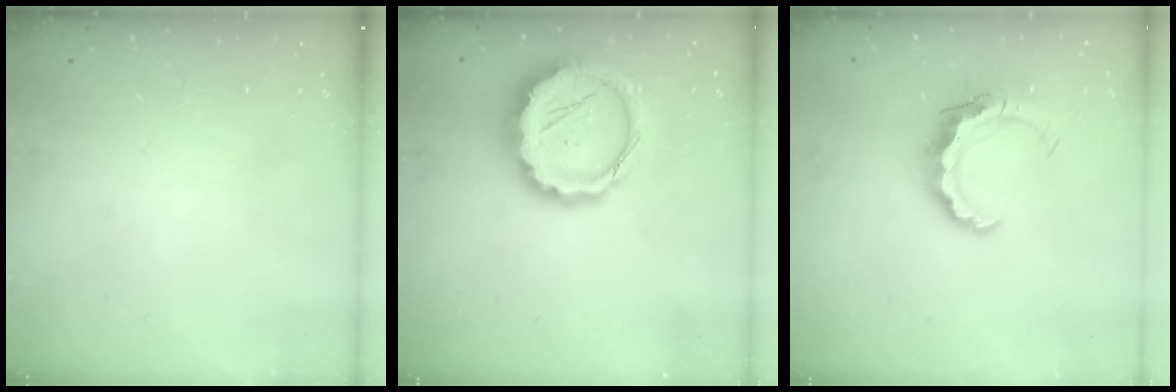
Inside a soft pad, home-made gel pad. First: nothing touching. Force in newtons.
{"total": 11.8, "press": 11.4, "slide": 2.8}
{"total": 7.8, "press": 7.8, "slide": 0.4}